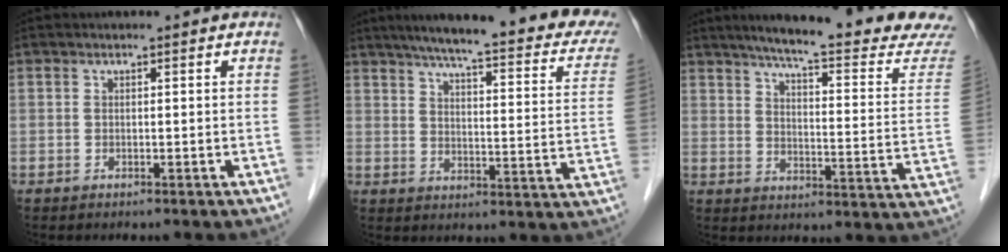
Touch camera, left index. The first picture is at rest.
{"total": 26.7, "force": [21.8, 3.6, 14.9], "torque": [-0.198, -0.025, 0.261]}
{"total": 22.9, "force": [20.6, 0.3, 10.1], "torque": [-0.137, -0.075, 0.255]}